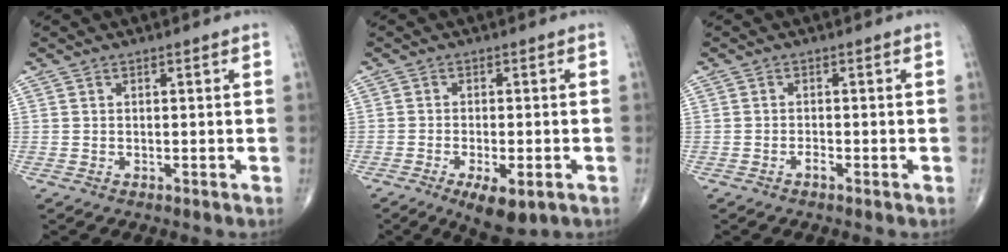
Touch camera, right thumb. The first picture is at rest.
{"total": 7.6, "force": [-3.6, 2.8, 6.0], "torque": [-0.091, -0.005, -0.052]}
{"total": 1.1, "force": [-0.8, 0.3, 0.7], "torque": [-0.016, 0.002, -0.016]}